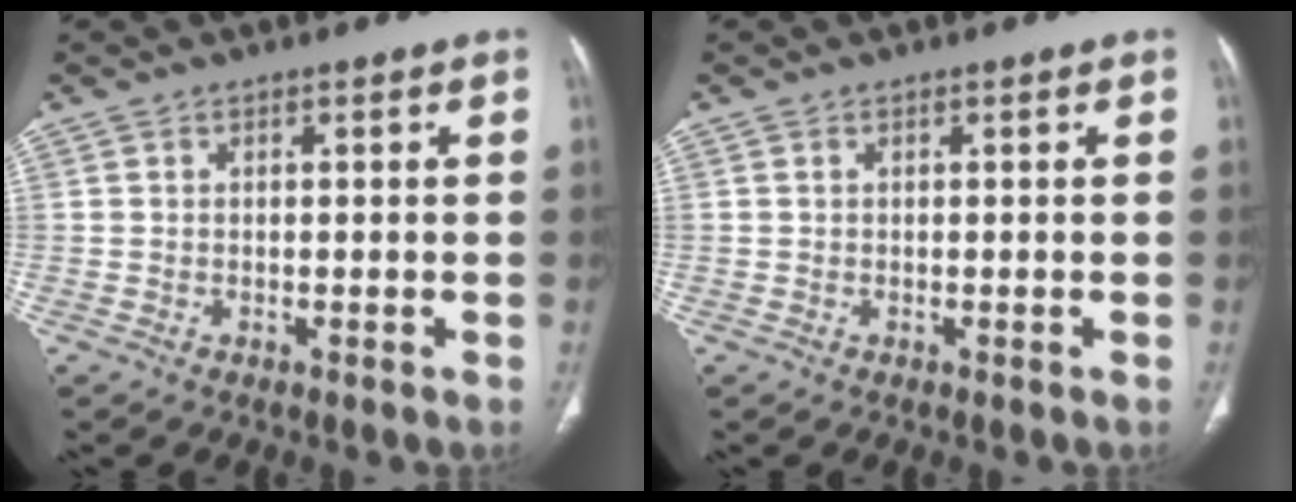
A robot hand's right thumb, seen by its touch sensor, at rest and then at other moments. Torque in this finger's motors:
{"motor_torque": [-0.01, -0.22, -0.51, 0.35, 0.10]}